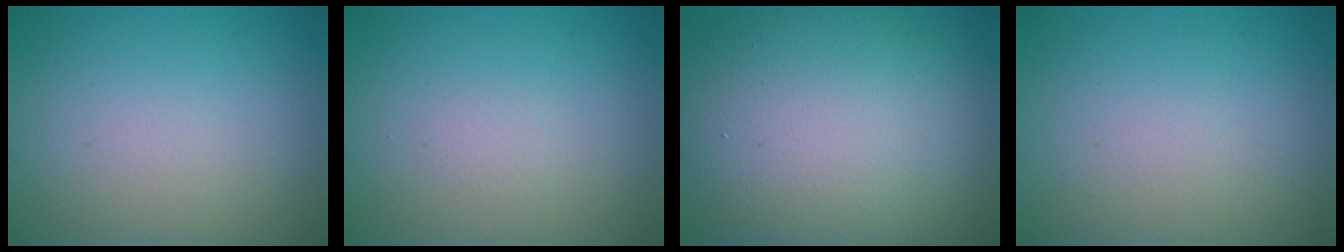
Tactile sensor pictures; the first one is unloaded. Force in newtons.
{"total": 0.5, "press": 0.5, "slide": 0.1}
{"total": 14.3, "press": 14.3, "slide": 0.9}
{"total": 0.0}